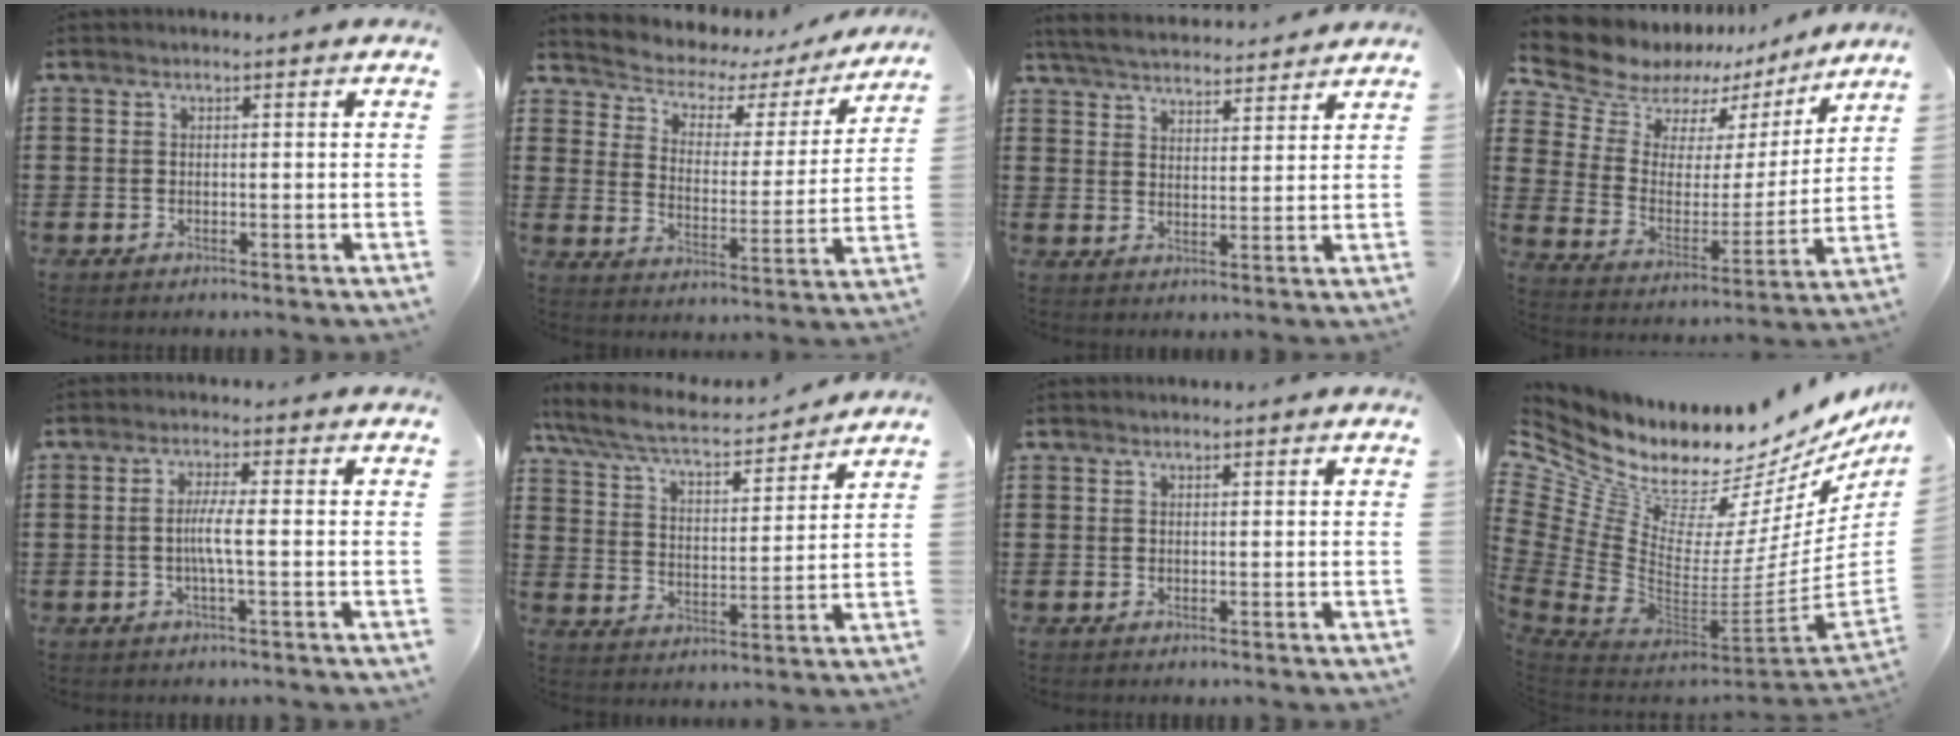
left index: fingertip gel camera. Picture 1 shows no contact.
{"total": 3.7, "force": [3.1, 1.8, 0.9], "torque": [-0.041, -0.028, 0.042]}
{"total": 4.9, "force": [4.7, 0.6, 1.0], "torque": [-0.038, -0.021, 0.085]}
{"total": 9.0, "force": [7.5, 4.7, 1.4], "torque": [-0.071, -0.056, 0.131]}
{"total": 4.1, "force": [-0.7, 0.0, 4.0], "torque": [-0.079, -0.007, -0.018]}
{"total": 6.8, "force": [5.8, 1.1, 3.3], "torque": [-0.089, -0.033, 0.097]}
{"total": 0.0}
{"total": 10.1, "force": [8.8, 3.6, 3.4], "torque": [-0.121, -0.103, 0.155]}